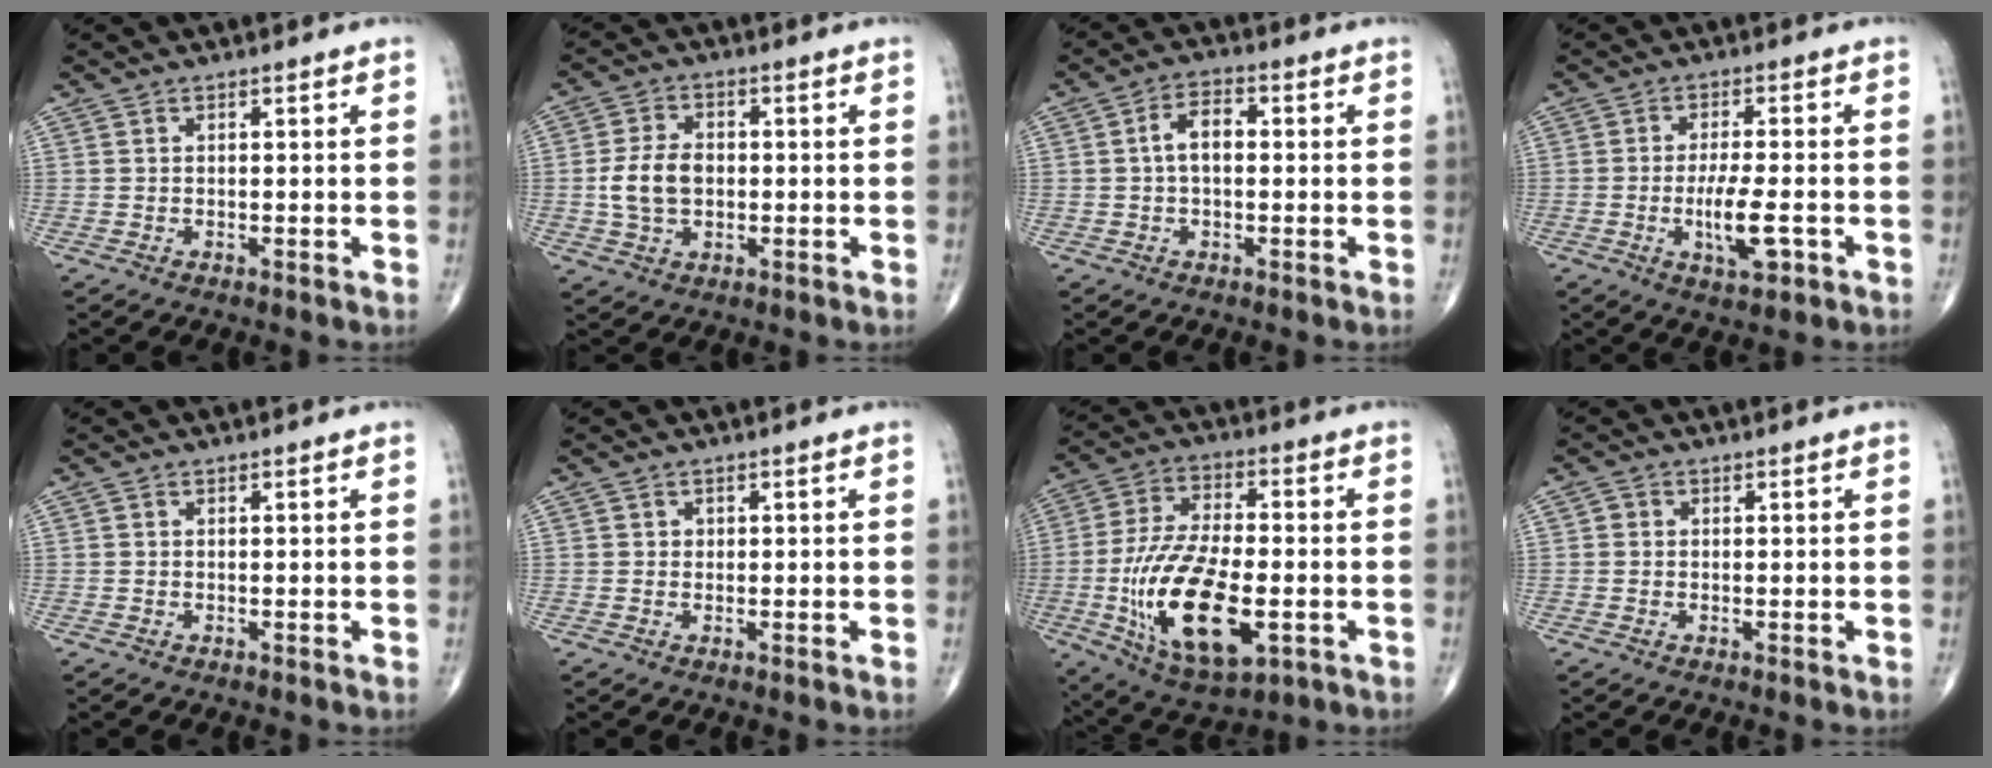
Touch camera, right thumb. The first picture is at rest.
{"total": 7.7, "force": [-0.5, 5.3, 5.6], "torque": [-0.103, 0.010, -0.009]}
{"total": 5.3, "force": [0.2, 3.1, 4.3], "torque": [-0.074, 0.020, -0.004]}
{"total": 7.5, "force": [-2.2, 2.4, 6.8], "torque": [-0.121, 0.000, -0.033]}
{"total": 0.0}
{"total": 0.9, "force": [0.1, 0.9, 0.2], "torque": [0.002, 0.002, 0.001]}
{"total": 20.9, "force": [-4.9, 9.6, 17.9], "torque": [-0.339, 0.003, -0.072]}
{"total": 1.4, "force": [0.0, 1.3, 0.5], "torque": [-0.003, 0.002, -0.002]}